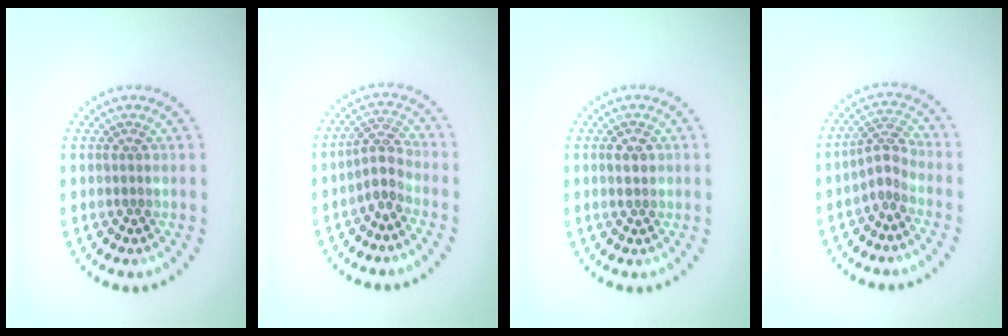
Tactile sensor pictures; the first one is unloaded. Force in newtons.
{"total": 2.2, "press": 1.6, "slide": 1.5}
{"total": 1.0, "press": 0.9, "slide": 0.2}
{"total": 2.2, "press": 1.5, "slide": 1.6}